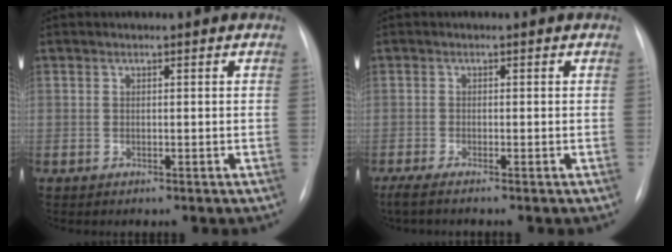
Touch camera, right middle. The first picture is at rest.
{"total": 3.0, "force": [-2.5, -0.3, 1.8], "torque": [-0.028, -0.008, -0.041]}